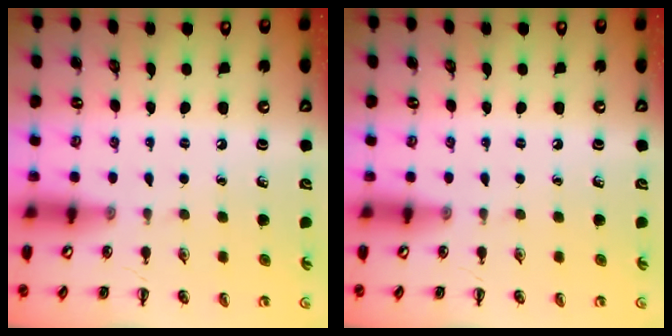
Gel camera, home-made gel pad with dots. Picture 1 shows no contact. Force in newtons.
{"total": 0.0}